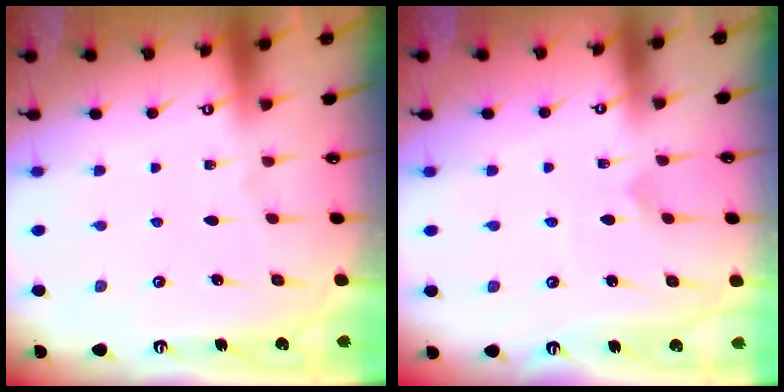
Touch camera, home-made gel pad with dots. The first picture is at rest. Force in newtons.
{"total": 3.1, "press": 3.1, "slide": 0.2}